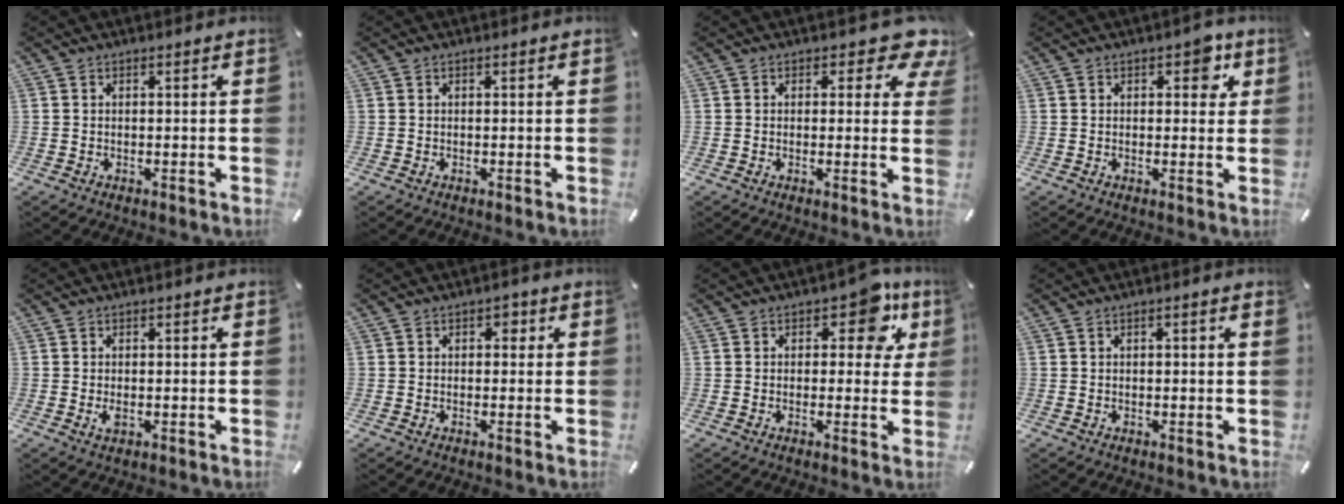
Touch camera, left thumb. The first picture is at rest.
{"total": 0.0}
{"total": 6.6, "force": [3.6, 3.6, 4.1], "torque": [-0.034, -0.027, 0.055]}
{"total": 3.9, "force": [1.6, 2.2, 2.8], "torque": [-0.021, -0.006, 0.016]}
{"total": 1.6, "force": [-0.2, 0.9, 1.3], "torque": [-0.033, -0.004, -0.005]}
{"total": 1.8, "force": [0.3, 1.5, 1.0], "torque": [-0.007, 0.002, -0.002]}
{"total": 10.3, "force": [4.7, 5.6, 7.3], "torque": [-0.078, -0.022, 0.075]}
{"total": 0.9, "force": [0.2, 0.1, 0.9], "torque": [-0.016, 0.000, 0.002]}